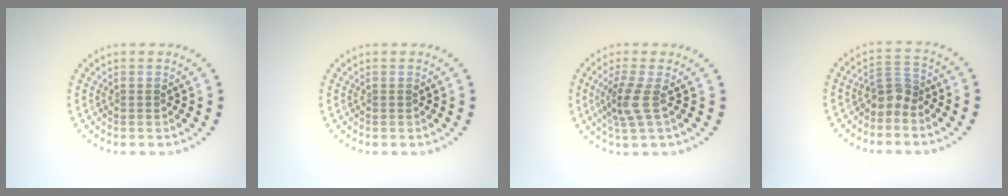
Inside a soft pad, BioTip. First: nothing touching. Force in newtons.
{"total": 0.0}
{"total": 2.7, "press": 2.0, "slide": 1.7}
{"total": 2.2, "press": 1.7, "slide": 1.5}